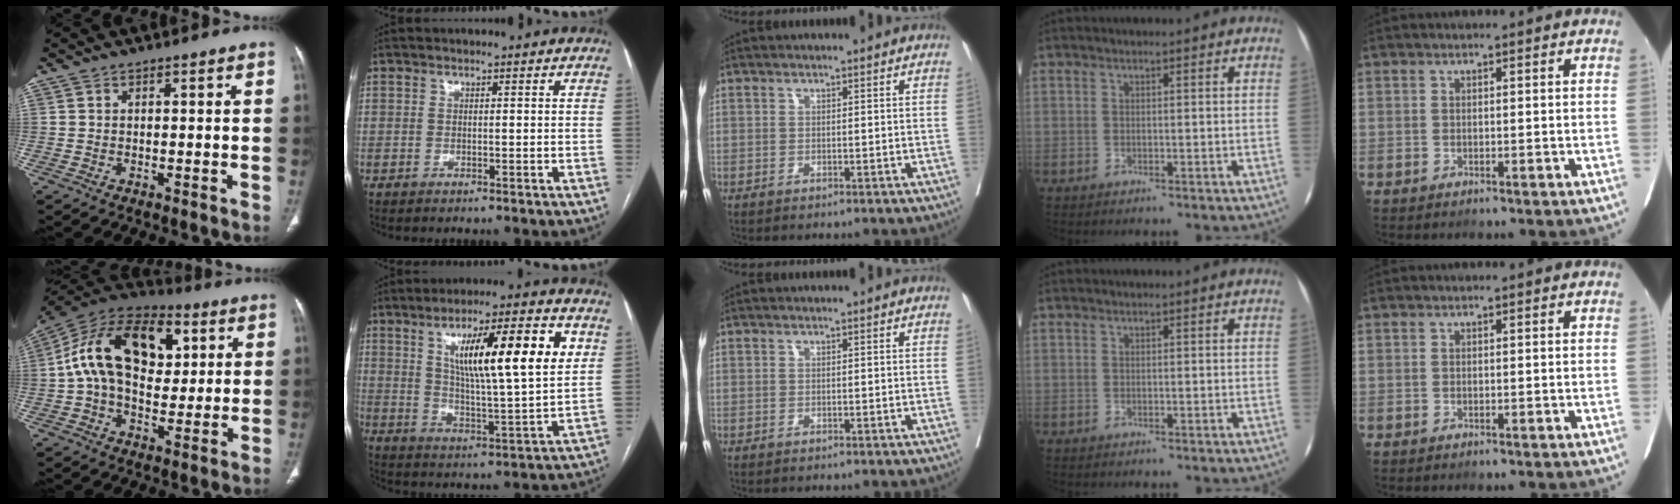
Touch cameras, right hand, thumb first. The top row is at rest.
{"thumb": {"total": 20.7, "force": [4.3, 13.0, 15.6], "torque": [-0.253, 0.020, 0.063]}, "index": {"total": 17.3, "force": [6.0, 1.7, 16.1], "torque": [-0.260, 0.006, 0.091]}, "middle": {"total": 0.8, "force": [-0.7, 0.1, 0.3], "torque": [0.000, 0.000, -0.009]}}